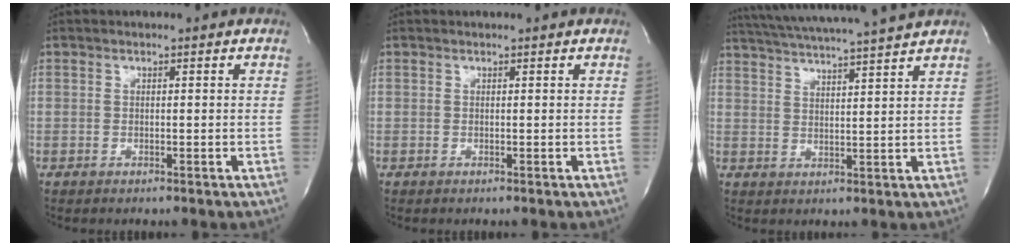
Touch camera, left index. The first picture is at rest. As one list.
[{"total": 0.0}, {"total": 14.4, "force": [13.0, -1.3, 6.0], "torque": [-0.118, -0.004, 0.189]}]